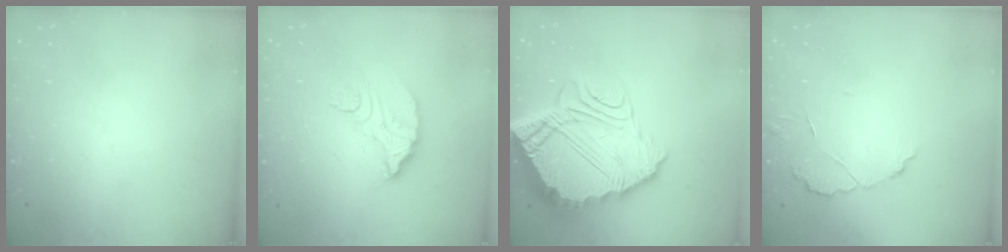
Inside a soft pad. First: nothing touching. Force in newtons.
{"total": 9.0, "press": 8.9, "slide": 0.8}
{"total": 17.8, "press": 17.7, "slide": 1.7}
{"total": 4.3, "press": 4.3, "slide": 0.3}